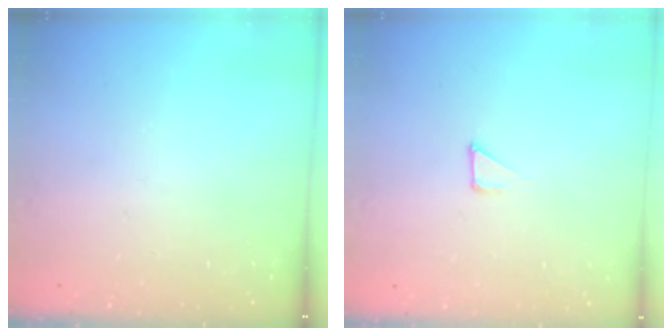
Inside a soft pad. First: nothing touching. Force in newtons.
{"total": 2.9, "press": 2.9, "slide": 0.3}